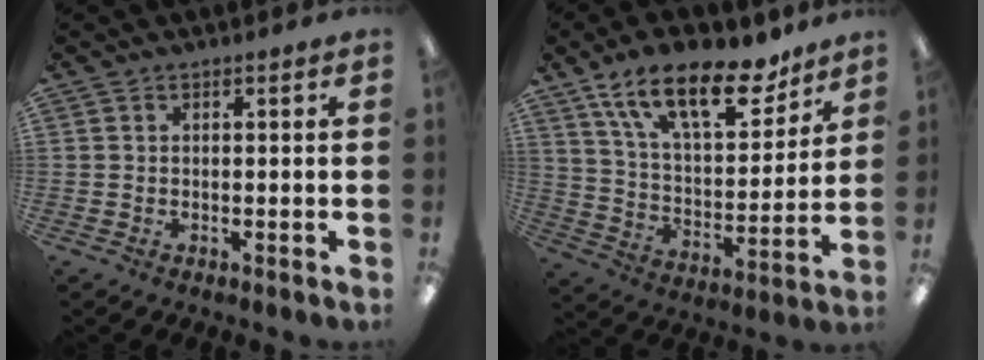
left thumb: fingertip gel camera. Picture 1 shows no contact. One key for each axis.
{"total": 20.3, "fx": 13.7, "fy": 8.5, "fz": 12.3, "tx": -0.203, "ty": -0.073, "tz": 0.236}